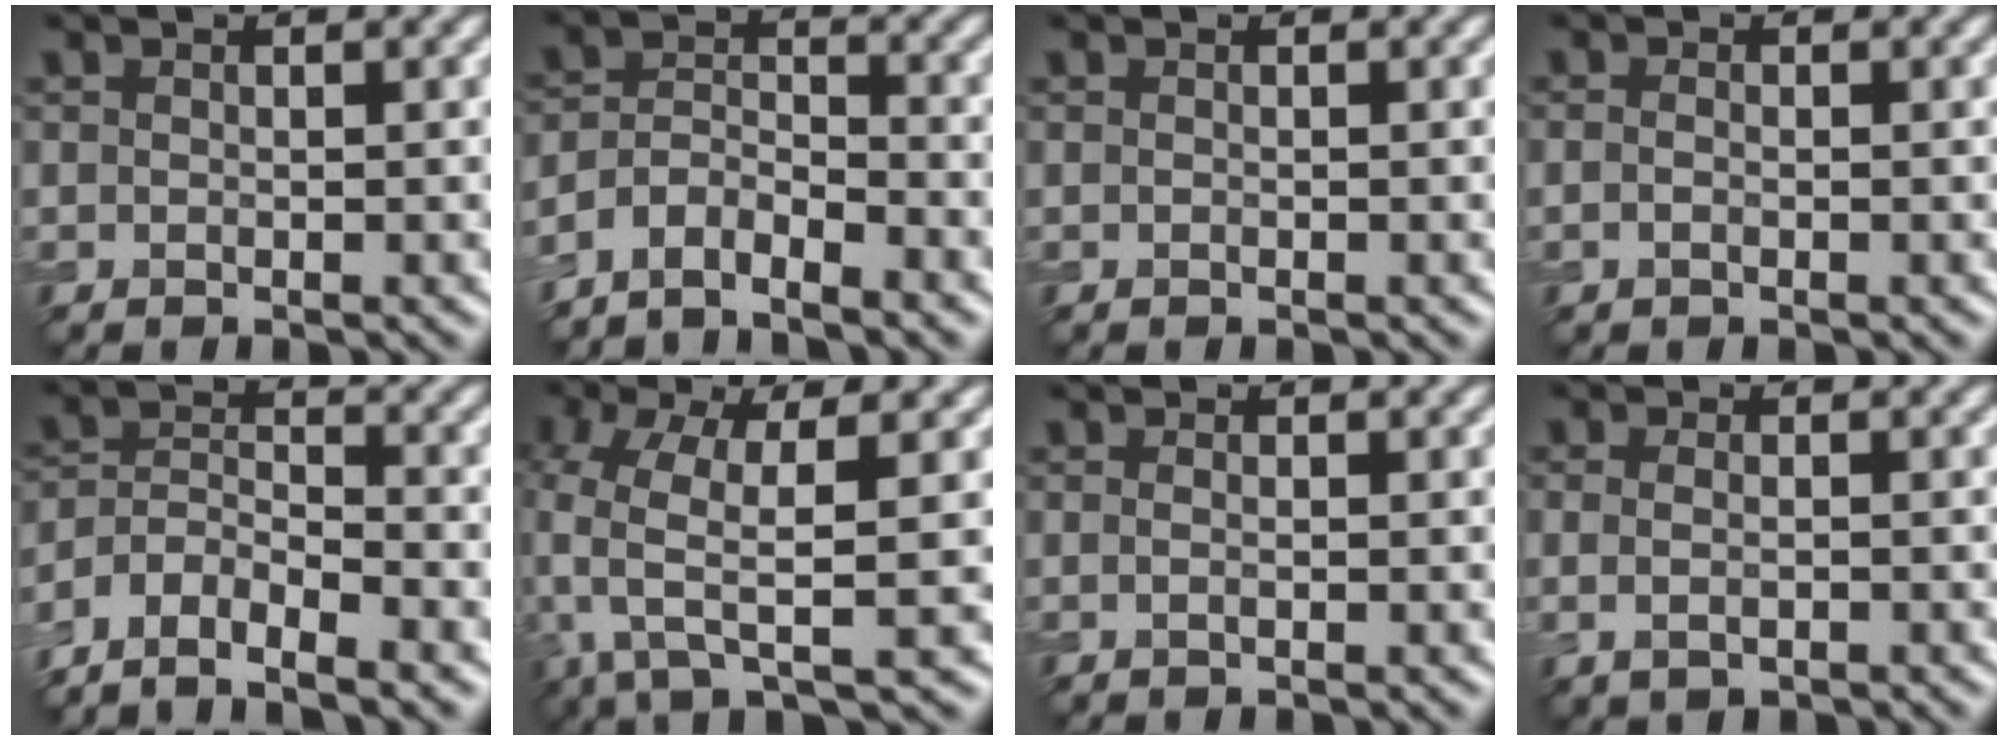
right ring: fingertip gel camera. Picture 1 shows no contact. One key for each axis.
{"total": 3.6, "fx": -3.1, "fy": 1.0, "fz": 1.5, "tx": -0.028, "ty": 0.003, "tz": -0.068}
{"total": 0.0}
{"total": 0.7, "fx": -0.3, "fy": 0.3, "fz": 0.5, "tx": -0.015, "ty": -0.003, "tz": -0.007}
{"total": 6.1, "fx": -4.9, "fy": 2.0, "fz": 3.1, "tx": -0.052, "ty": -0.002, "tz": -0.098}
{"total": 7.7, "fx": -0.5, "fy": 2.9, "fz": 7.1, "tx": -0.164, "ty": -0.010, "tz": -0.019}
{"total": 0.5, "fx": -0.1, "fy": 0.1, "fz": 0.5, "tx": -0.012, "ty": -0.005, "tz": -0.003}
{"total": 1.6, "fx": -0.3, "fy": 0.9, "fz": 1.4, "tx": -0.030, "ty": -0.004, "tz": -0.002}